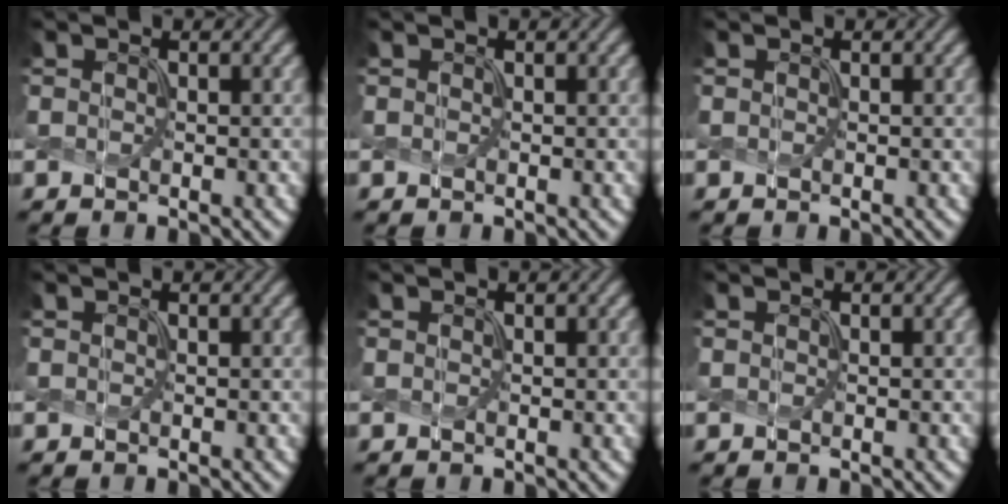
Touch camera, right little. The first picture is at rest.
{"total": 0.0}
{"total": 0.0}
{"total": 0.0}
{"total": 0.0}
{"total": 0.0}